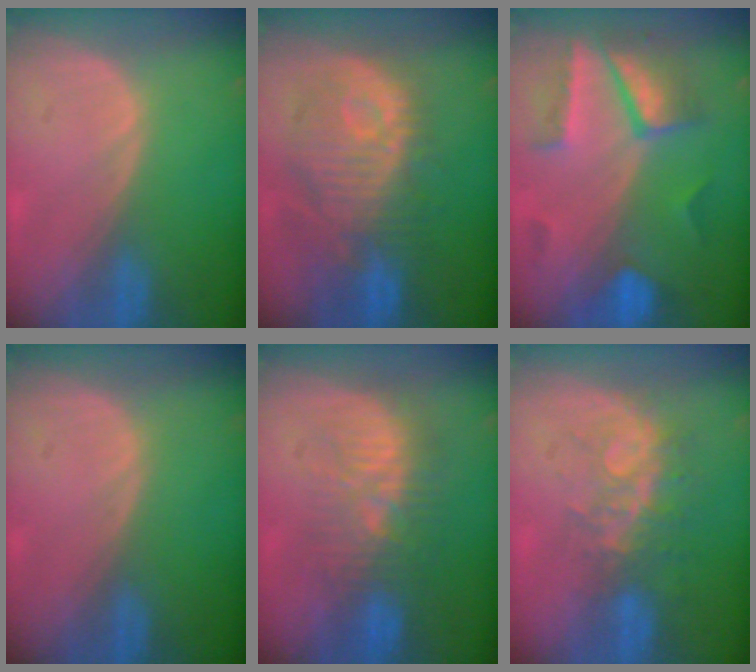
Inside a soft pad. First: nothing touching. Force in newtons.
{"total": 11.6, "press": 10.7, "slide": 4.4}
{"total": 8.2, "press": 7.7, "slide": 2.7}
{"total": 0.0}
{"total": 9.1, "press": 8.8, "slide": 2.3}
{"total": 8.4, "press": 7.0, "slide": 4.7}